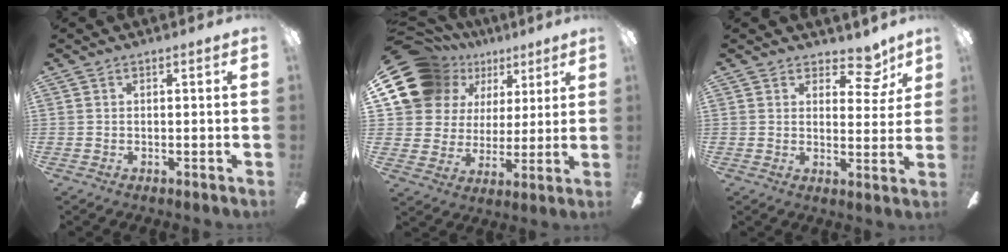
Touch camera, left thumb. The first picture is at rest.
{"total": 18.1, "force": [9.8, 13.8, 6.5], "torque": [-0.121, -0.049, 0.198]}
{"total": 7.8, "force": [5.6, 4.1, 3.7], "torque": [-0.042, -0.030, 0.096]}